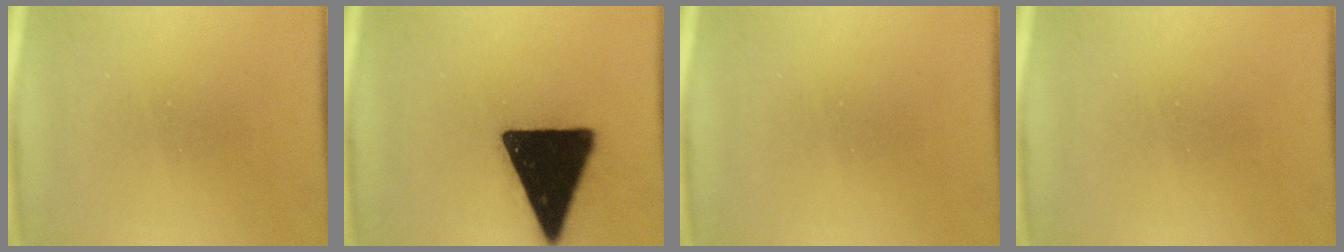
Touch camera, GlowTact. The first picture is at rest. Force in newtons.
{"total": 22.2}
{"total": 0.0}
{"total": 0.0}